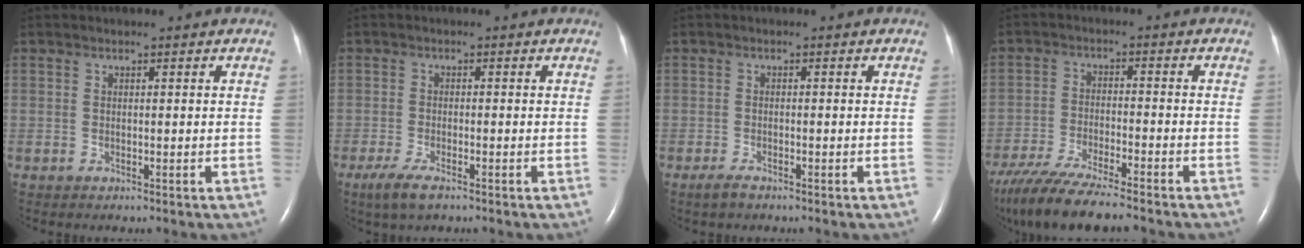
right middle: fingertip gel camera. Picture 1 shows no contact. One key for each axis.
{"total": 4.2, "fx": -2.7, "fy": 0.9, "fz": 3.0, "tx": -0.071, "ty": -0.011, "tz": -0.049}
{"total": 1.7, "fx": -1.3, "fy": 0.4, "fz": 1.0, "tx": -0.031, "ty": -0.004, "tz": -0.024}
{"total": 13.4, "fx": -11.5, "fy": 1.1, "fz": 6.9, "tx": -0.129, "ty": -0.034, "tz": -0.191}